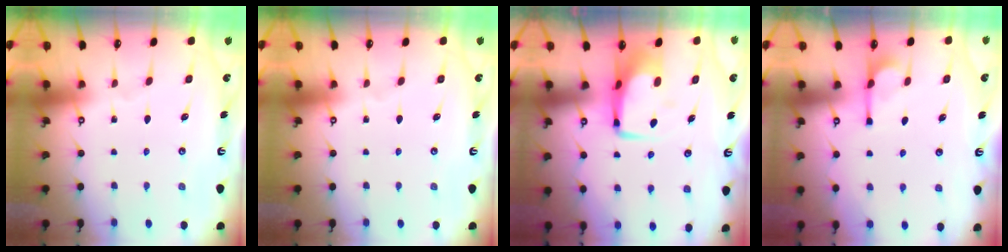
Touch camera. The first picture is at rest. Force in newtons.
{"total": 0.0}
{"total": 7.5, "press": 7.3, "slide": 1.5}
{"total": 0.8, "press": 0.1, "slide": 0.8}